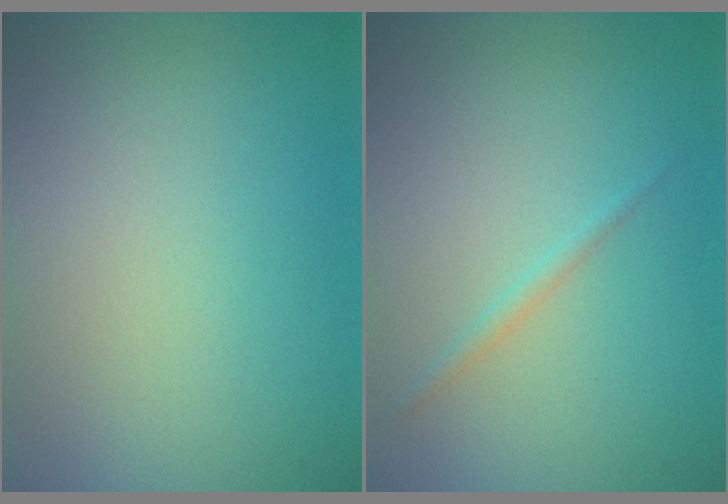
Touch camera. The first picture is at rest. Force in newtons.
{"total": 0.8, "press": 0.8, "slide": 0.1}